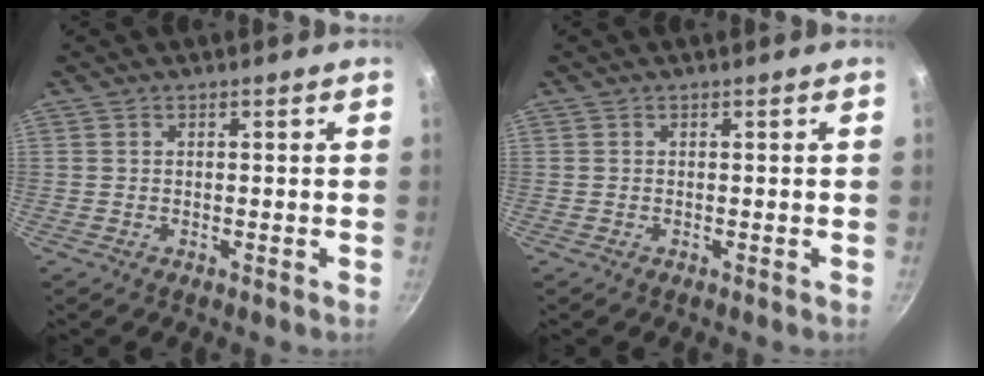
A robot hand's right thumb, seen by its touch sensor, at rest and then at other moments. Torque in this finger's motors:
{"motor_torque": [-0.20, -0.06, 0.28, 0.05, -0.02]}